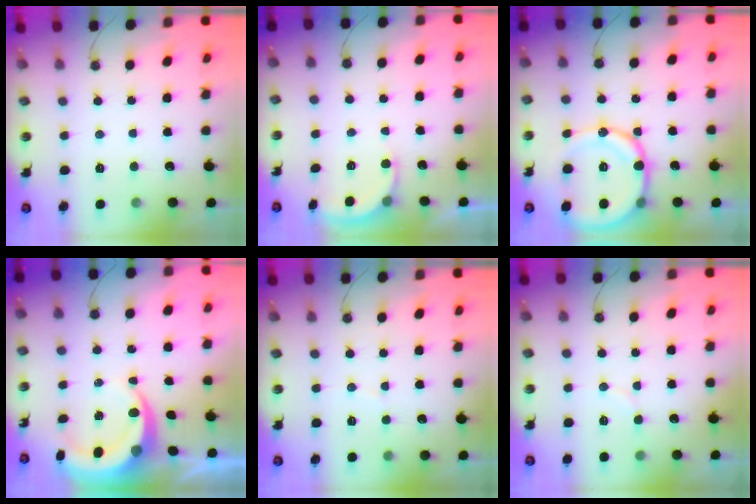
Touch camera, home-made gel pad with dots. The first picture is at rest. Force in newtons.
{"total": 2.4, "press": 2.2, "slide": 0.9}
{"total": 16.7, "press": 16.4, "slide": 3.4}
{"total": 7.4, "press": 7.4, "slide": 1.0}
{"total": 3.1, "press": 3.1, "slide": 0.3}
{"total": 6.1, "press": 6.1, "slide": 0.5}